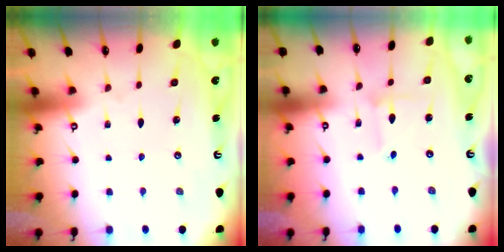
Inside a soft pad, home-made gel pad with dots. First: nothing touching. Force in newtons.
{"total": 2.4, "press": 2.4, "slide": 0.2}